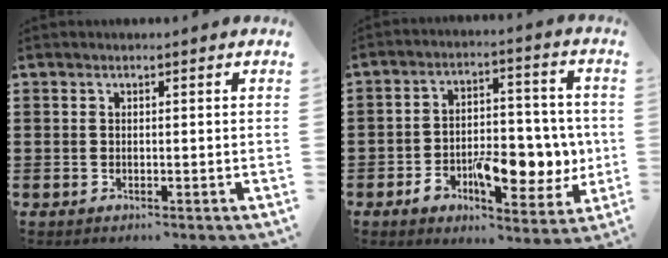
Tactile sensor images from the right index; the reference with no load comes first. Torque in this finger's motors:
{"motor_torque": [2.14, 0.00, 1.03, 0.18]}